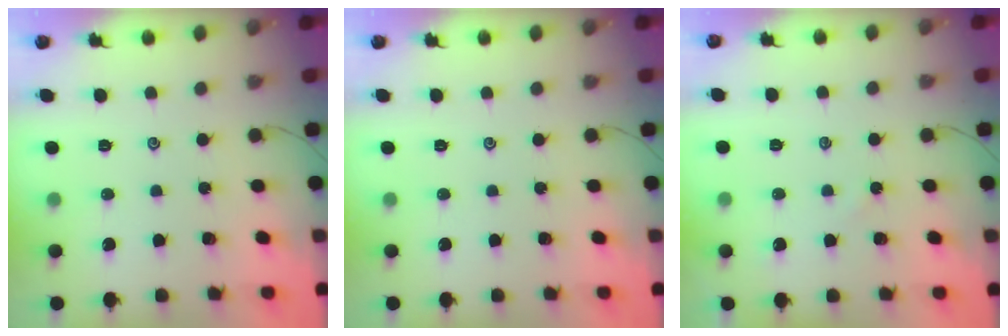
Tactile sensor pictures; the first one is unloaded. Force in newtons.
{"total": 0.0}
{"total": 2.4, "press": 2.4, "slide": 0.3}